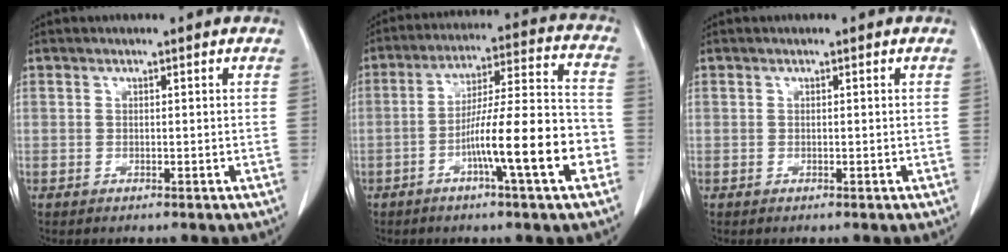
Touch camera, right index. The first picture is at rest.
{"total": 14.3, "force": [-5.0, 0.5, 13.4], "torque": [-0.216, 0.012, -0.081]}
{"total": 0.0}